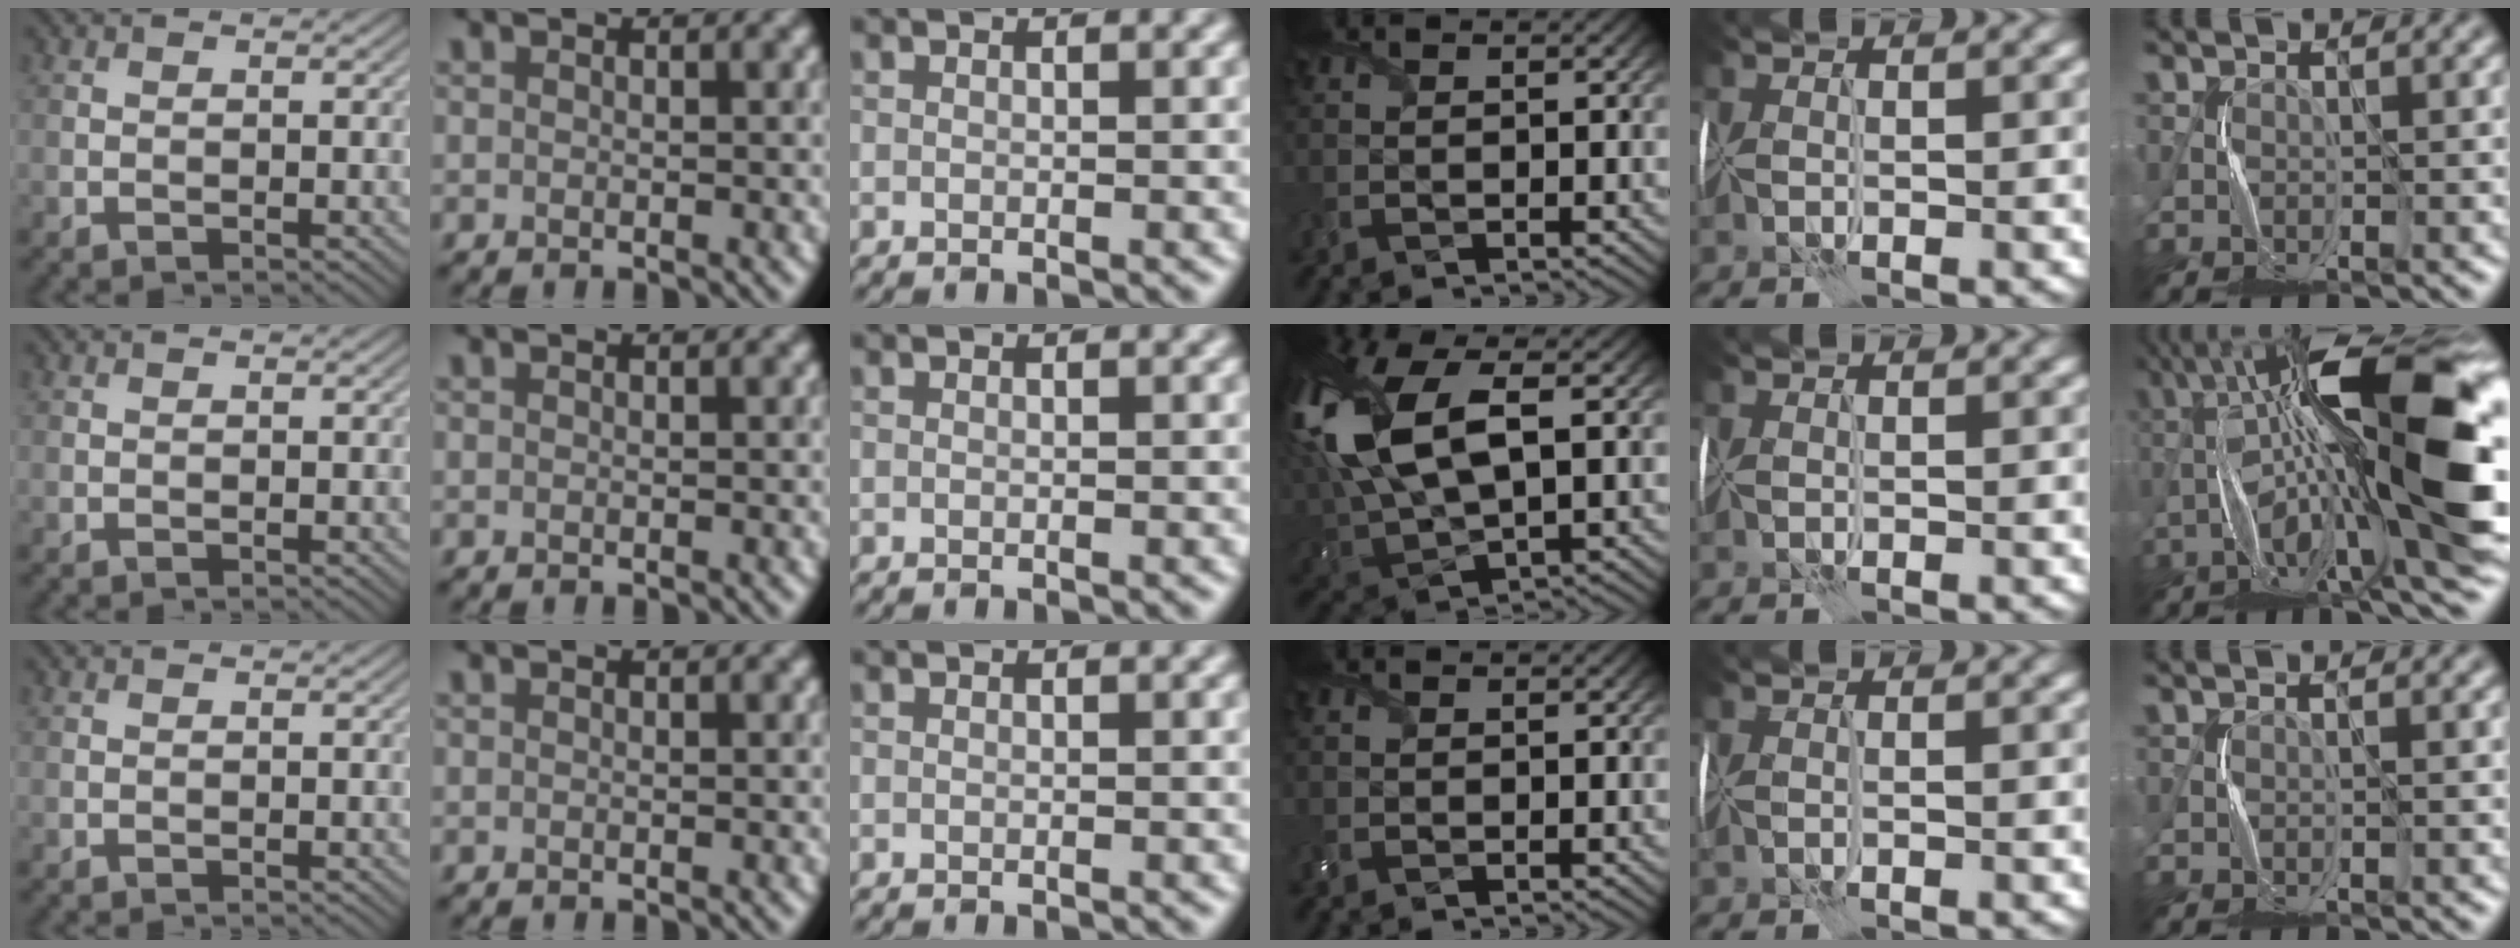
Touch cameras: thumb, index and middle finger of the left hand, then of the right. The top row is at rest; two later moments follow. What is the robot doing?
{"motion": "wrap", "object": "plastic wrap"}